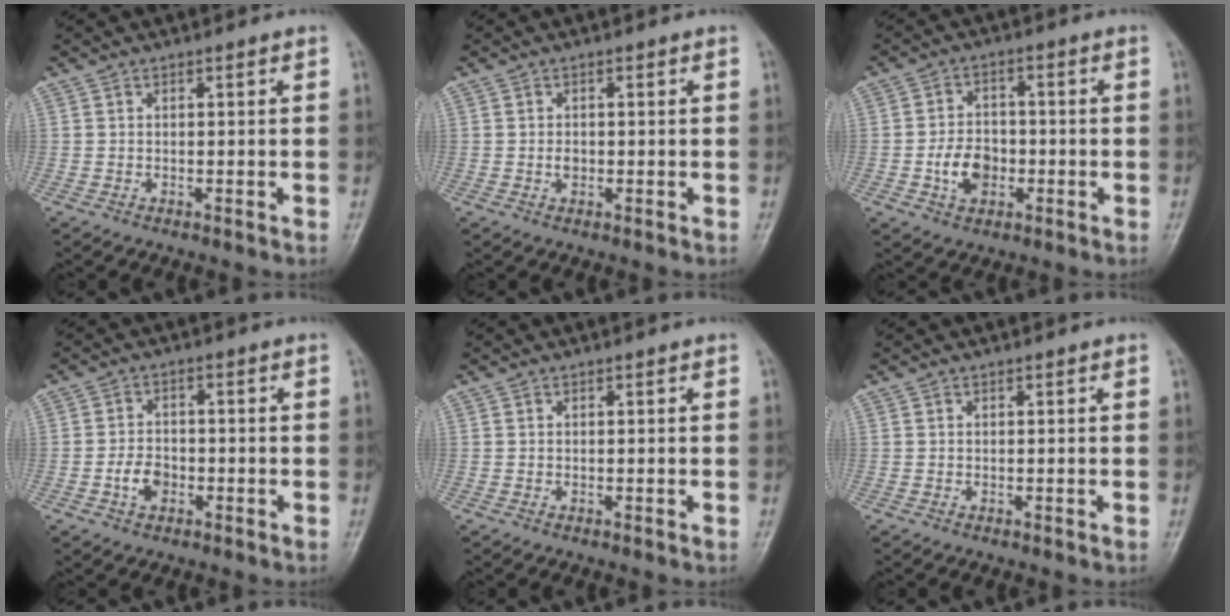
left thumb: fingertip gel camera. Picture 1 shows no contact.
{"total": 1.4, "force": [-0.2, 1.1, 0.9], "torque": [-0.009, 0.002, -0.003]}
{"total": 7.0, "force": [-1.8, 5.2, 4.4], "torque": [-0.054, 0.015, -0.034]}
{"total": 4.4, "force": [-1.6, 3.1, 2.6], "torque": [-0.036, 0.014, -0.032]}
{"total": 0.0}
{"total": 0.0}